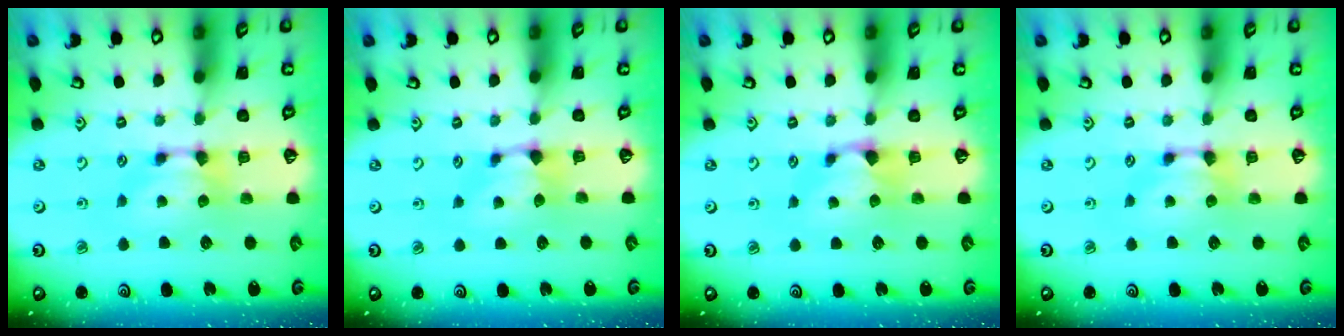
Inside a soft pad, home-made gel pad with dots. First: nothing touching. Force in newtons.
{"total": 0.9, "press": 0.2, "slide": 0.9}
{"total": 1.1, "press": 0.9, "slide": 0.7}
{"total": 0.0}